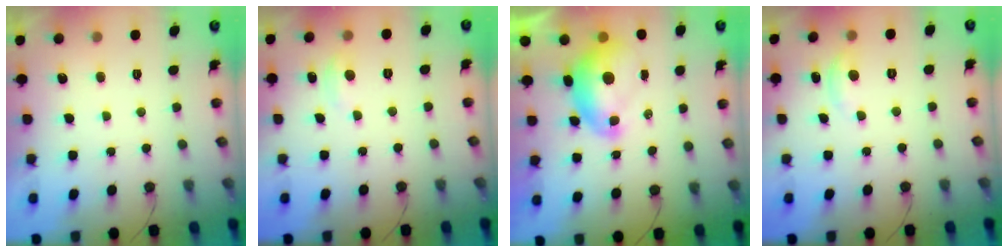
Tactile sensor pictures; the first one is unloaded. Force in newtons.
{"total": 3.3, "press": 3.2, "slide": 0.4}
{"total": 8.9, "press": 8.8, "slide": 1.0}
{"total": 2.9, "press": 2.9, "slide": 0.2}